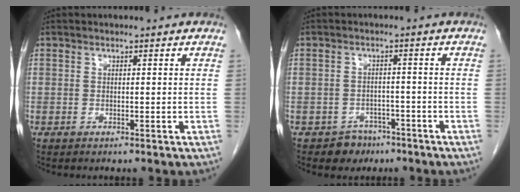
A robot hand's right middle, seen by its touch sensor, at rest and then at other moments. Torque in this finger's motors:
{"motor_torque": [-0.59, -0.22, -0.04, -0.02]}